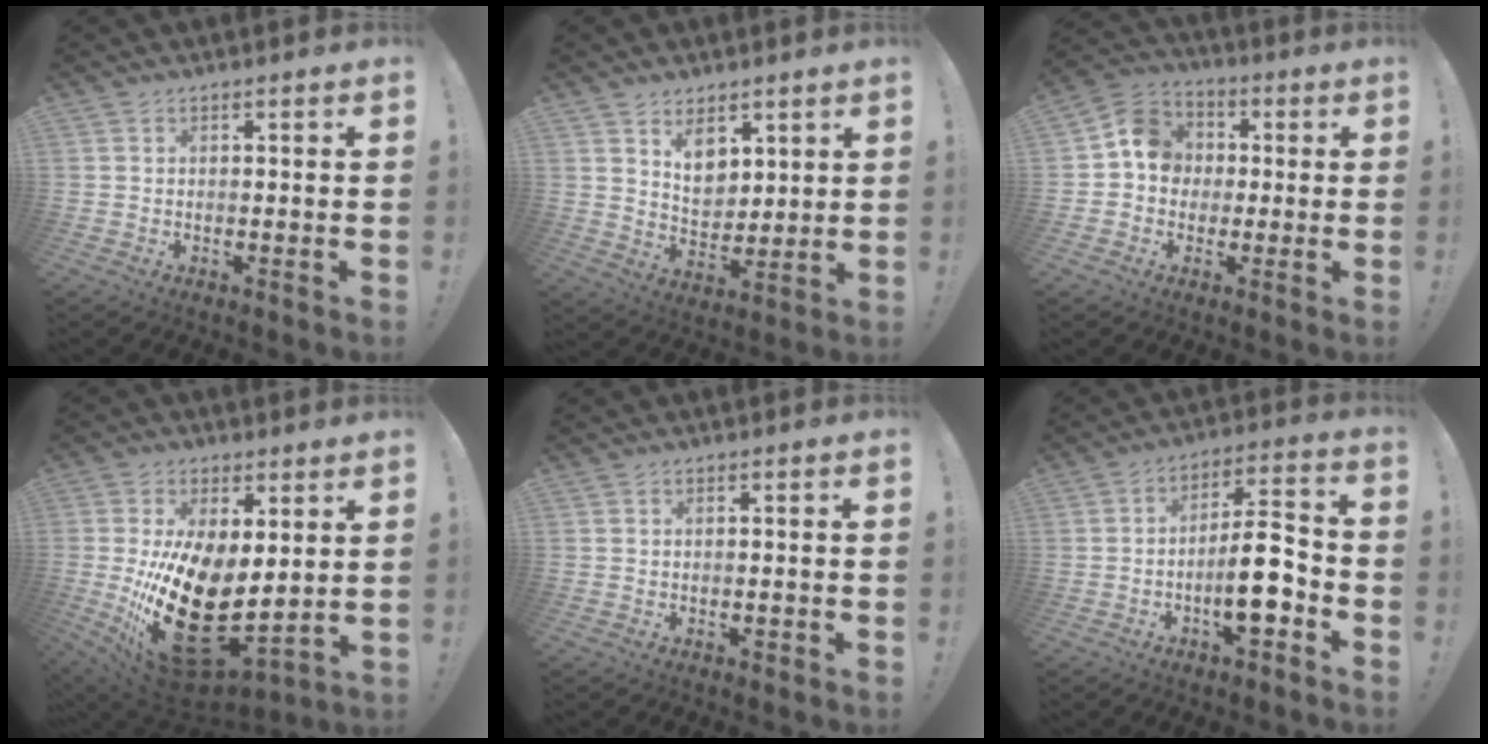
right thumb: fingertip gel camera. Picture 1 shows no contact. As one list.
[{"total": 8.6, "force": [4.9, 6.1, 3.7], "torque": [-0.057, -0.032, 0.096]}, {"total": 11.0, "force": [0.6, 9.8, 5.0], "torque": [-0.061, 0.020, 0.018]}, {"total": 24.8, "force": [-2.1, 14.0, 20.4], "torque": [-0.386, -0.009, -0.009]}, {"total": 0.8, "force": [-0.4, 0.5, 0.5], "torque": [-0.006, 0.000, -0.006]}, {"total": 13.5, "force": [-4.7, 5.0, 11.7], "torque": [-0.191, 0.024, -0.078]}]